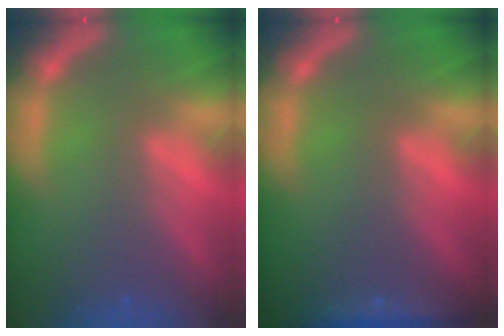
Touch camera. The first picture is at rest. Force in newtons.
{"total": 1.9}